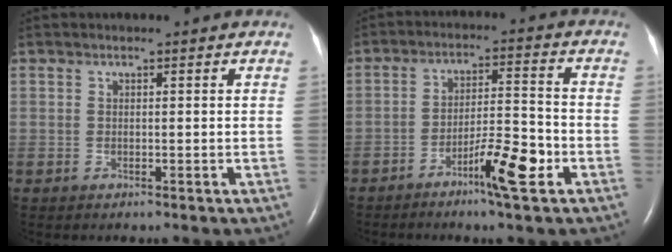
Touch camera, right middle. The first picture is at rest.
{"total": 7.9, "force": [-4.3, 0.5, 6.7], "torque": [-0.113, 0.004, -0.073]}